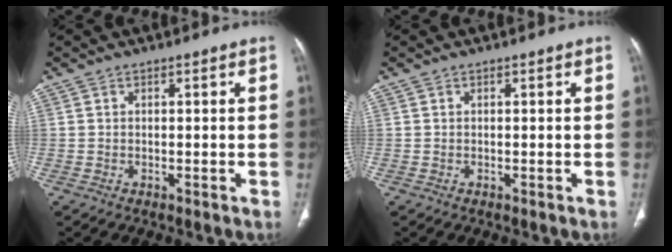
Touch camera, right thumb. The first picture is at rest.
{"total": 0.0}